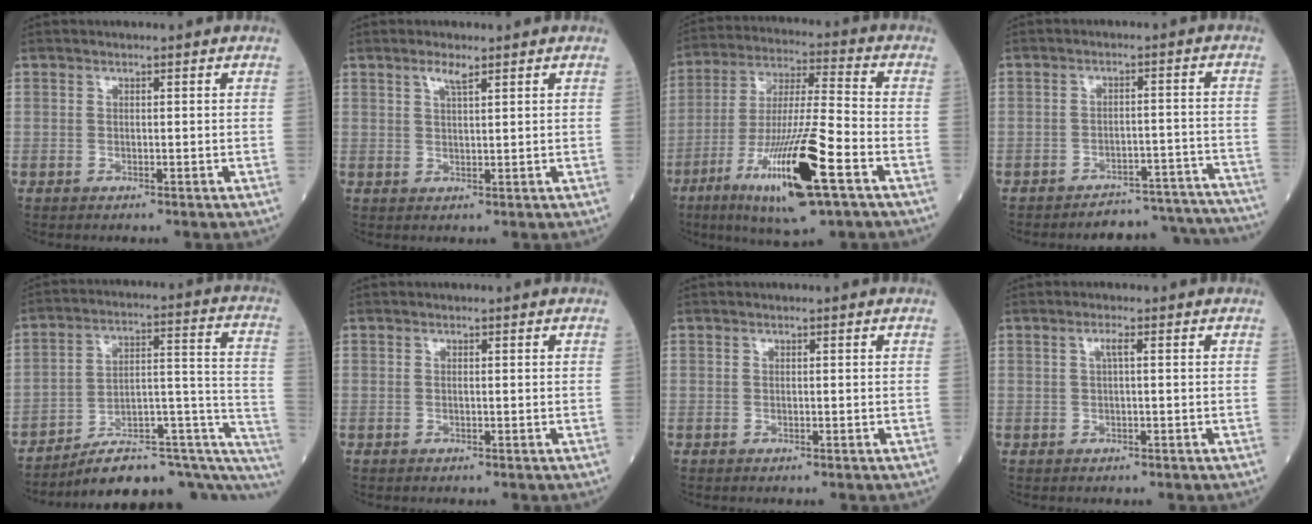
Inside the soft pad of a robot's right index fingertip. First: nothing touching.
{"total": 2.2, "force": [1.5, 0.2, 1.6], "torque": [-0.035, 0.001, 0.029]}
{"total": 18.1, "force": [-8.2, 1.2, 16.2], "torque": [-0.315, -0.032, -0.143]}
{"total": 13.9, "force": [-13.8, 2.1, 0.3], "torque": [0.029, 0.037, -0.165]}
{"total": 19.9, "force": [-14.9, 5.6, 11.9], "torque": [-0.089, 0.074, -0.203]}
{"total": 0.0}
{"total": 0.0}
{"total": 1.3, "force": [0.2, 0.0, 1.3], "torque": [-0.027, 0.003, 0.003]}